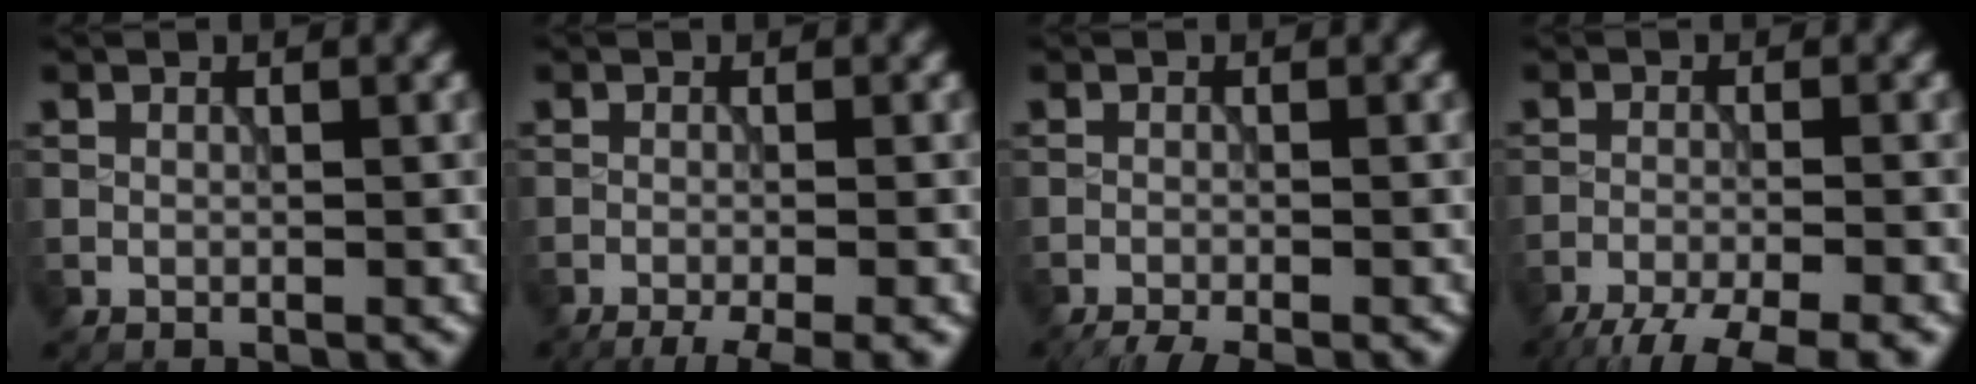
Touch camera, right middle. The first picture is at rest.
{"total": 5.4, "force": [-3.6, 1.3, 3.8], "torque": [-0.043, -0.012, -0.052]}
{"total": 3.7, "force": [-3.1, 0.6, 1.9], "torque": [-0.030, -0.014, -0.055]}
{"total": 8.6, "force": [-7.2, 1.7, 4.5], "torque": [-0.079, -0.027, -0.111]}